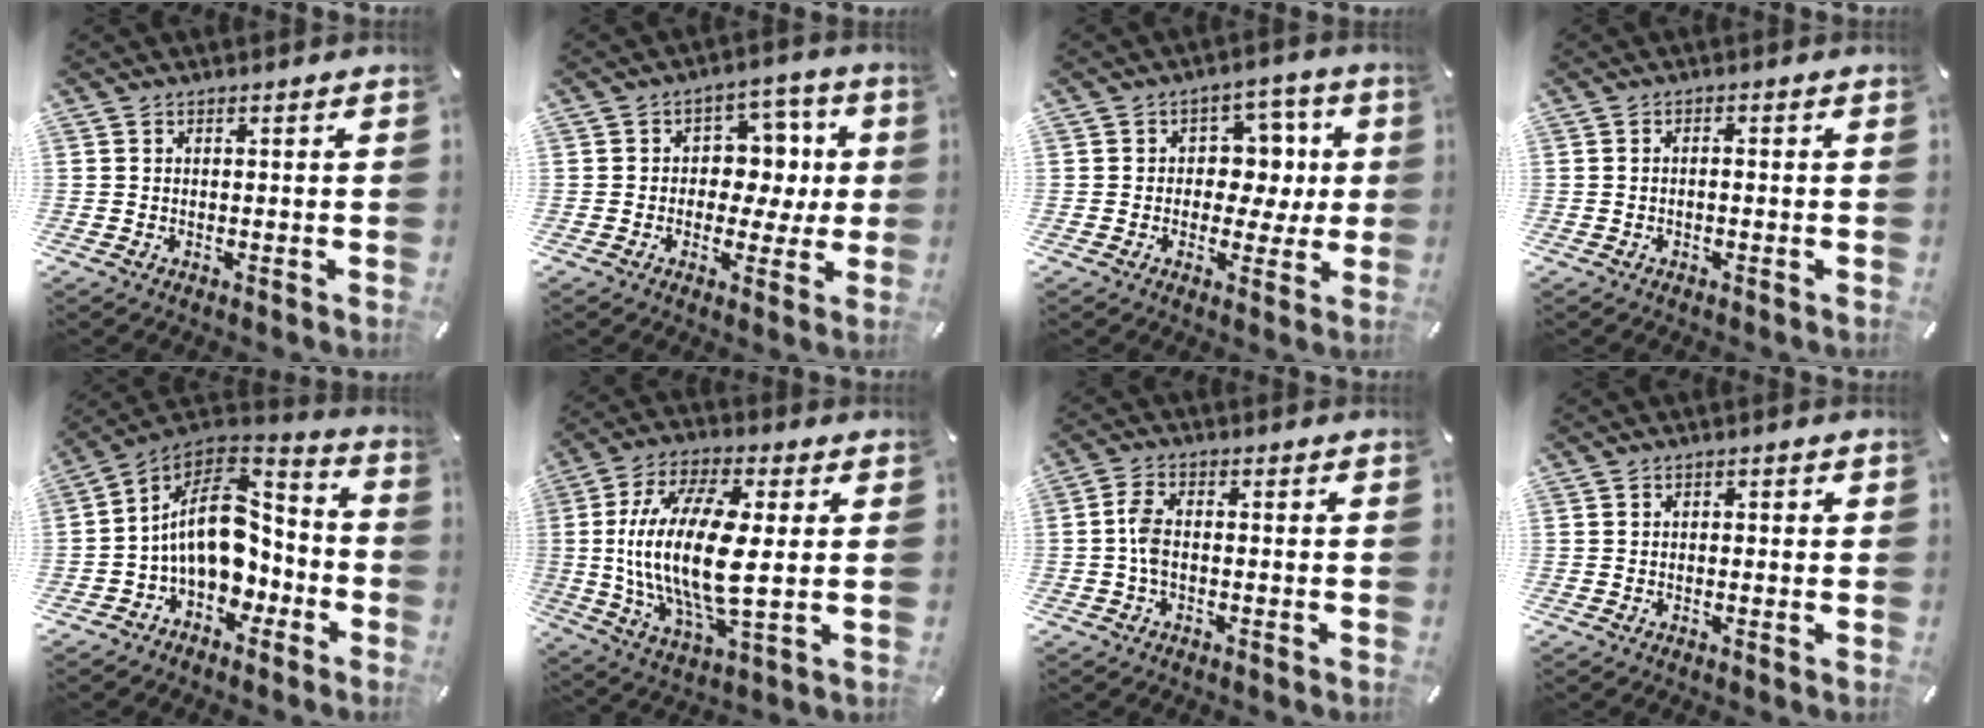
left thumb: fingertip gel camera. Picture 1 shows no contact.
{"total": 8.5, "force": [-0.1, 7.5, 3.9], "torque": [-0.041, 0.003, -0.005]}
{"total": 8.1, "force": [0.3, 7.2, 3.8], "torque": [-0.050, 0.002, 0.005]}
{"total": 1.1, "force": [-0.5, 0.3, 0.9], "torque": [-0.017, 0.000, -0.010]}
{"total": 15.3, "force": [-0.4, 11.1, 10.5], "torque": [-0.185, -0.007, -0.009]}
{"total": 20.1, "force": [1.4, 7.8, 18.5], "torque": [-0.394, -0.010, 0.017]}
{"total": 4.2, "force": [-0.7, 2.1, 3.6], "torque": [-0.078, 0.002, -0.015]}
{"total": 0.7, "force": [-0.1, 0.5, 0.5], "torque": [-0.008, 0.003, -0.004]}